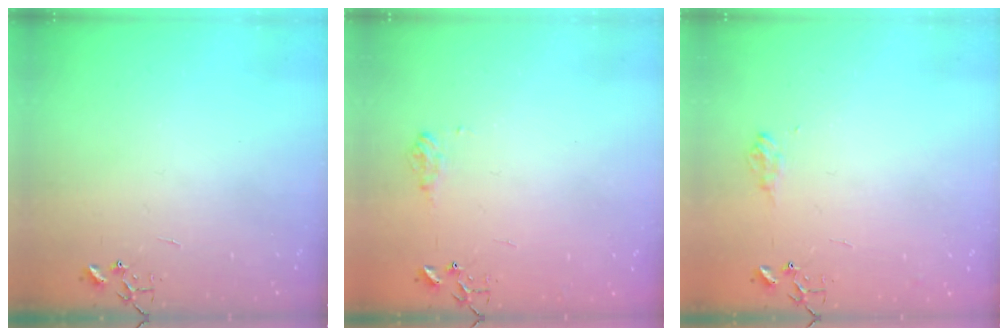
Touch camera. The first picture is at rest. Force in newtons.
{"total": 6.9, "press": 6.8, "slide": 1.0}
{"total": 8.0, "press": 8.0, "slide": 1.0}